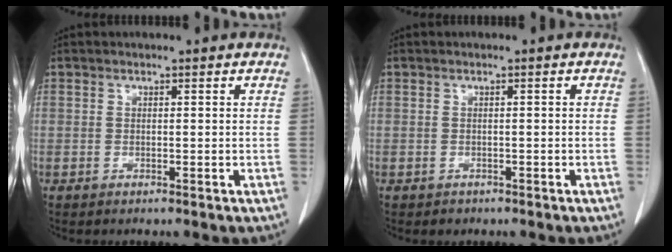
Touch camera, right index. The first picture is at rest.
{"total": 0.8, "force": [-0.5, 0.5, 0.3], "torque": [-0.009, 0.000, -0.002]}